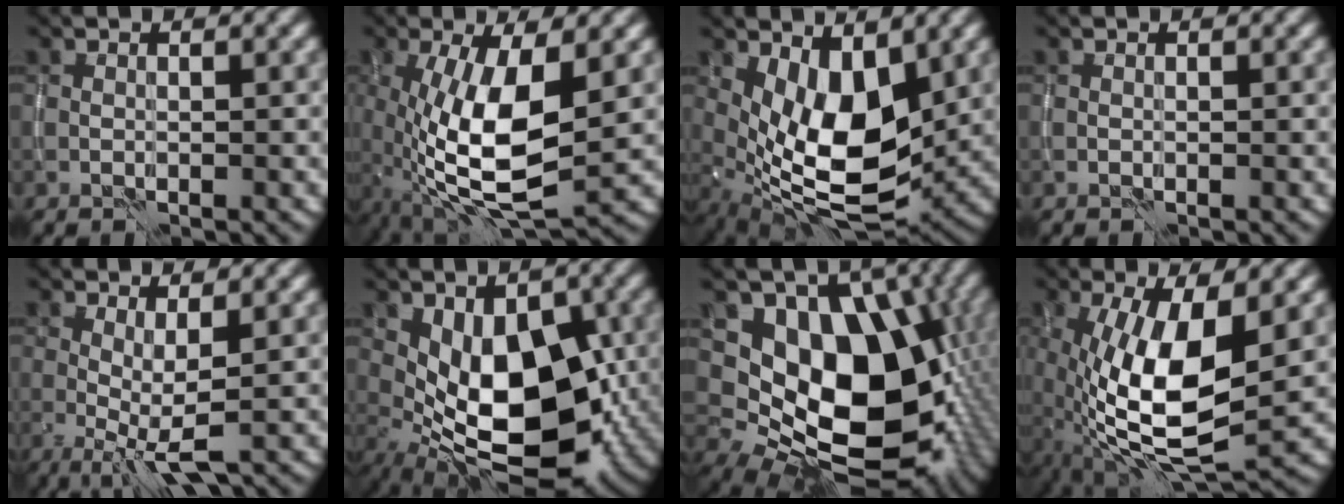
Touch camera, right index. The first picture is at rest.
{"total": 10.4, "force": [-0.8, 3.9, 9.6], "torque": [-0.195, -0.014, -0.015]}
{"total": 7.7, "force": [1.2, 3.8, 6.6], "torque": [-0.127, -0.016, 0.026]}
{"total": 0.0}
{"total": 4.0, "force": [-0.4, 1.0, 3.9], "torque": [-0.066, -0.009, -0.007]}
{"total": 10.8, "force": [-1.1, 6.1, 8.9], "torque": [-0.142, -0.008, -0.016]}
{"total": 15.3, "force": [0.9, 10.9, 10.7], "torque": [-0.149, -0.014, 0.018]}
{"total": 11.7, "force": [-0.8, 4.4, 10.8], "torque": [-0.208, -0.009, -0.020]}